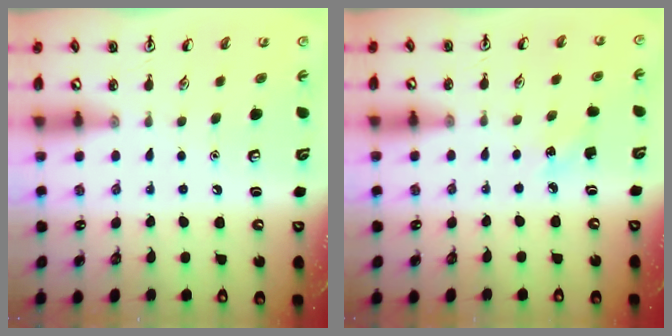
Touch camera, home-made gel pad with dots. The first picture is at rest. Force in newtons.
{"total": 2.8, "press": 2.6, "slide": 1.0}